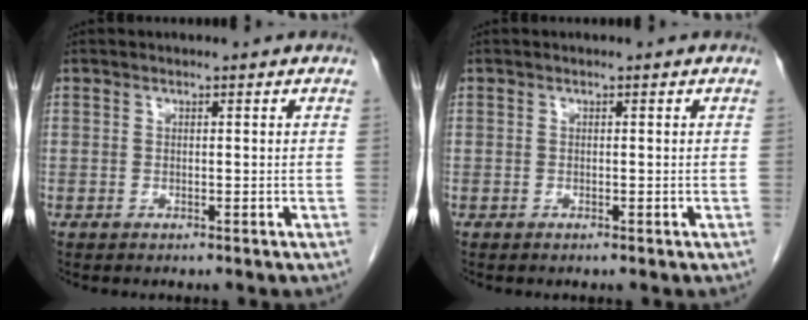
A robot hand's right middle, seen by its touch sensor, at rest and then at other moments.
{"total": 0.0}